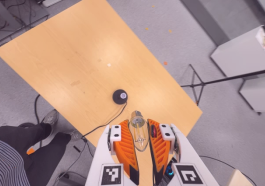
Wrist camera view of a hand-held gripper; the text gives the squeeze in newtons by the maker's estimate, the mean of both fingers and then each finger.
{"total": 20.8, "left": 25.5, "right": 16.1}